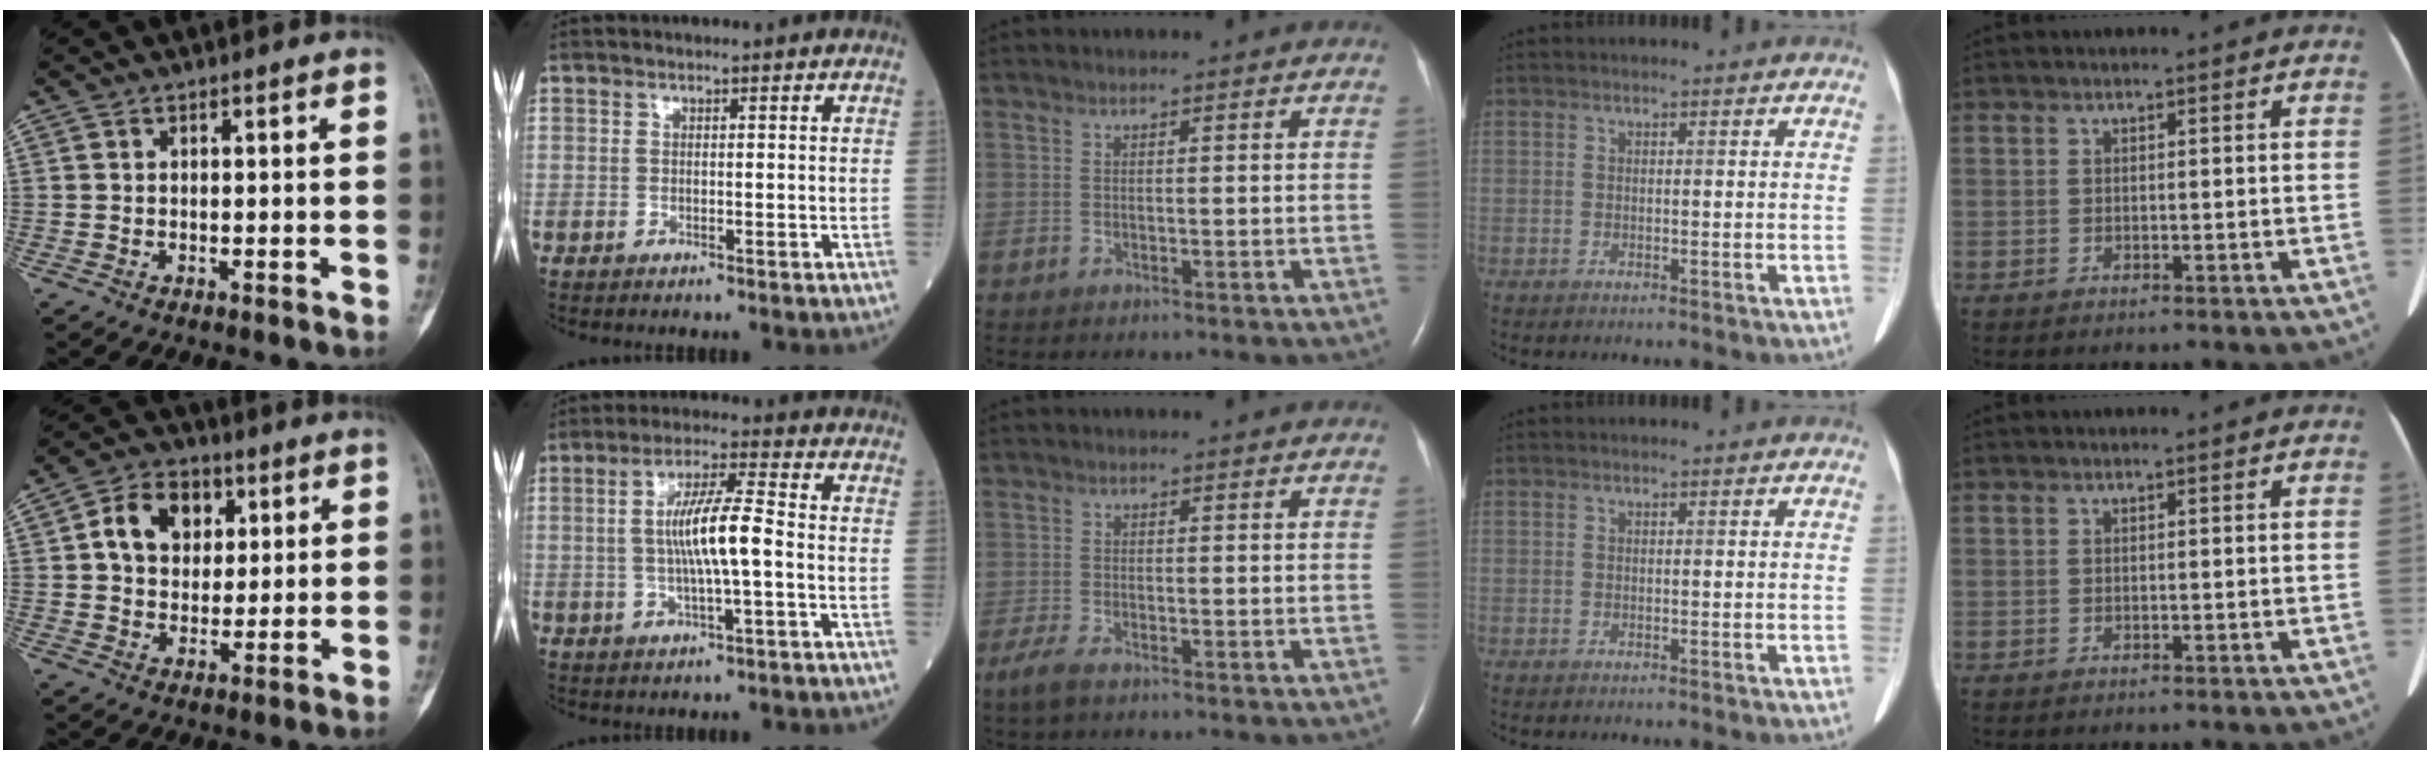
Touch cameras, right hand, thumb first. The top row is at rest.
{"thumb": {"total": 10.3, "force": [2.9, 7.9, 6.1], "torque": [-0.064, -0.001, 0.045]}, "index": {"total": 8.7, "force": [-0.3, 0.7, 8.7], "torque": [-0.159, 0.007, -0.010]}, "middle": {"total": 2.9, "force": [-2.0, 0.7, 1.9], "torque": [-0.050, -0.008, -0.037]}}